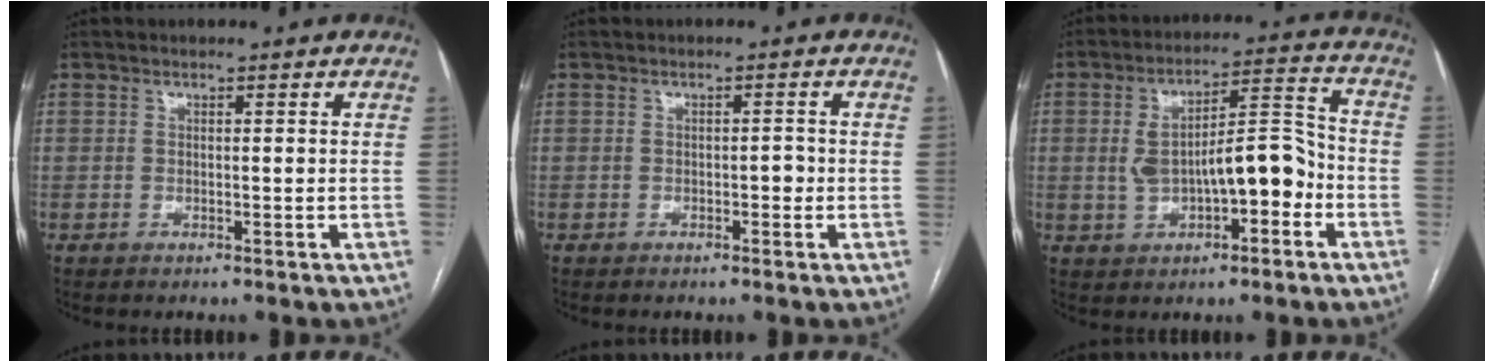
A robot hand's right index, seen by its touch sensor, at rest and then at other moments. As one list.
[{"total": 1.4, "force": [-0.4, 0.7, 1.1], "torque": [-0.013, 0.004, -0.007]}, {"total": 11.4, "force": [-2.1, 4.2, 10.5], "torque": [-0.177, 0.035, -0.023]}]